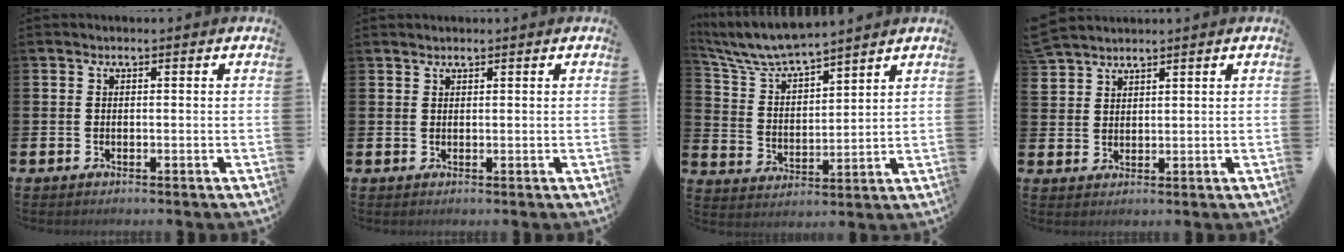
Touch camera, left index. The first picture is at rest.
{"total": 1.0, "force": [1.0, 0.2, -0.1], "torque": [0.009, -0.002, 0.017]}
{"total": 6.9, "force": [6.7, 0.6, 1.6], "torque": [-0.057, -0.044, 0.116]}
{"total": 3.3, "force": [3.2, 0.5, -0.4], "torque": [0.008, -0.016, 0.060]}